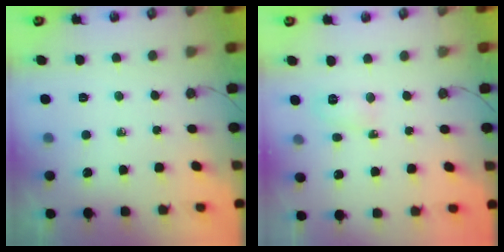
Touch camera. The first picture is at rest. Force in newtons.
{"total": 5.1, "press": 3.7, "slide": 3.5}